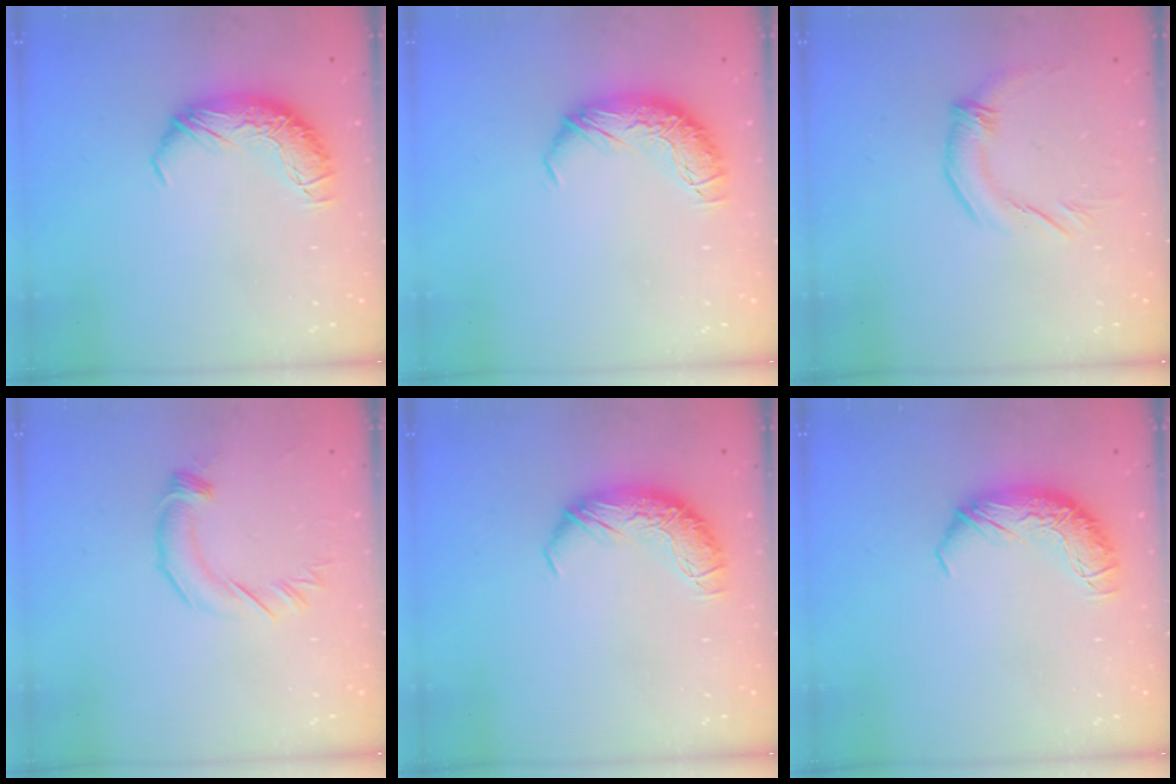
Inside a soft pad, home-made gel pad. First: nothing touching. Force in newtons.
{"total": 0.0}
{"total": 1.1, "press": 0.9, "slide": 0.7}
{"total": 2.5, "press": 2.5, "slide": 0.2}
{"total": 0.0}
{"total": 0.0}